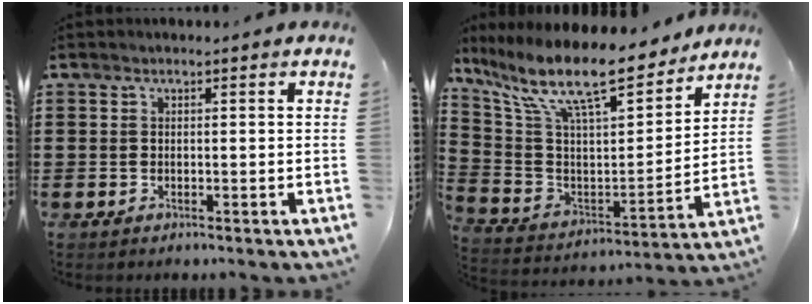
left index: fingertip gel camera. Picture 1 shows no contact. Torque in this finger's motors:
{"motor_torque": [2.14, 0.00, 0.53, 0.21]}